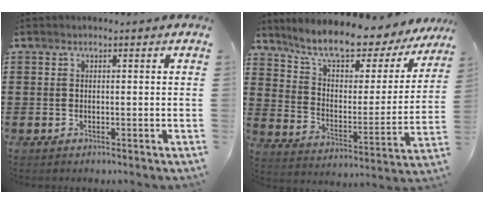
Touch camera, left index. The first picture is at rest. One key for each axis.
{"total": 9.2, "fx": 8.1, "fy": 1.6, "fz": 4.2, "tx": -0.102, "ty": -0.058, "tz": 0.133}